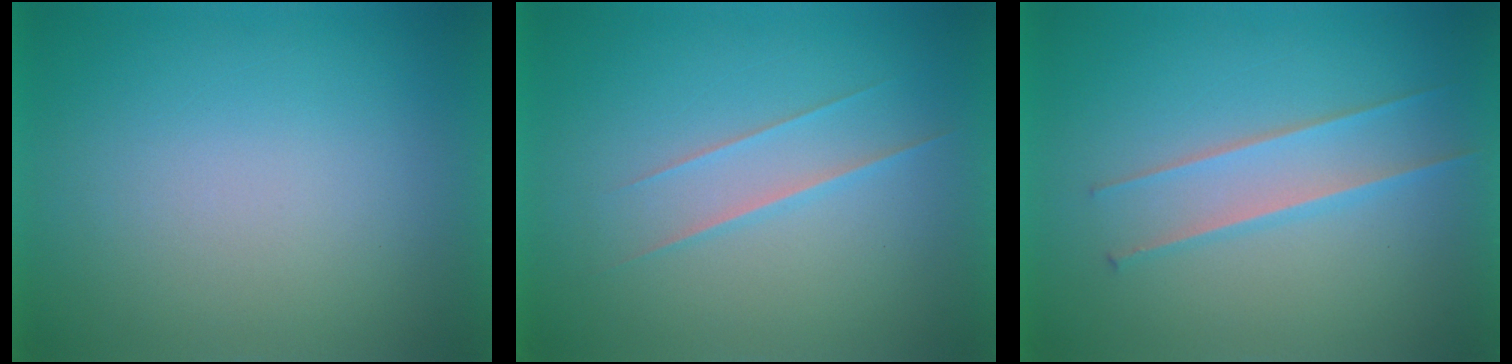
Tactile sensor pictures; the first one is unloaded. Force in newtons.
{"total": 1.6}
{"total": 2.0}